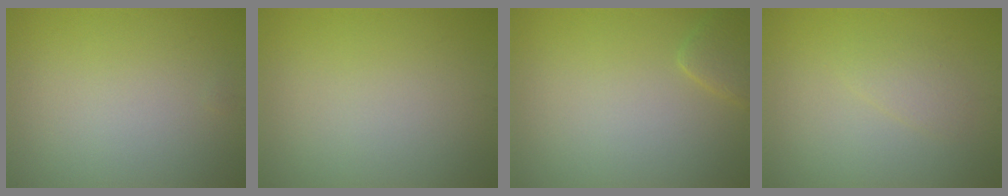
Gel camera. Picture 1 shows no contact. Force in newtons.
{"total": 0.0}
{"total": 1.7, "press": 1.7, "slide": 0.1}
{"total": 1.3, "press": 1.3, "slide": 0.2}